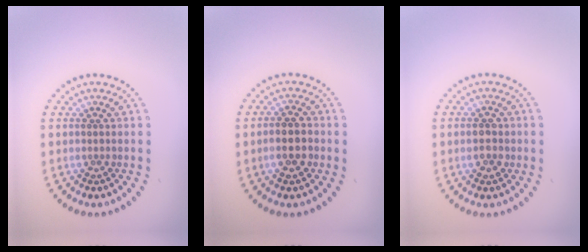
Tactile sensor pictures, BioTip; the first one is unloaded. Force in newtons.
{"total": 2.8, "press": 2.7, "slide": 0.7}
{"total": 2.0, "press": 1.9, "slide": 0.3}